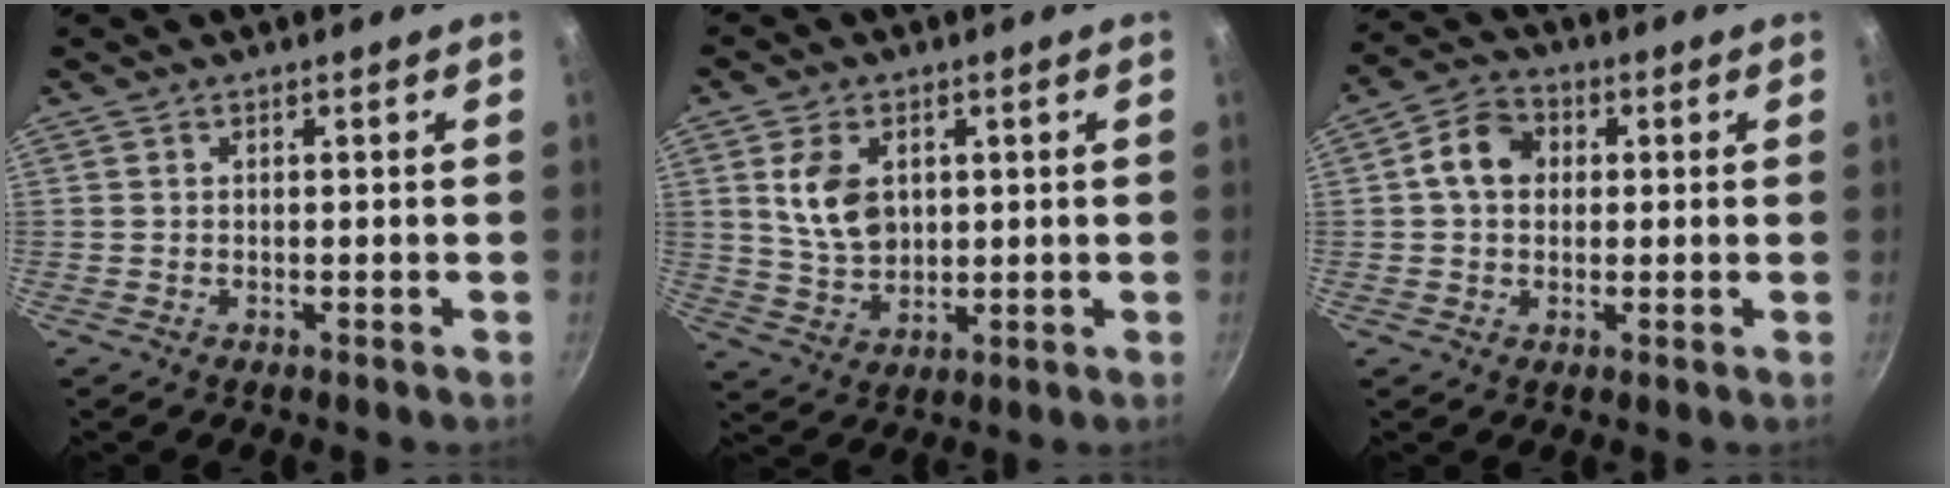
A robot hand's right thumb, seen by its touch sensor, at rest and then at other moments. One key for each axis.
{"total": 8.8, "fx": 2.1, "fy": 6.2, "fz": 5.9, "tx": -0.095, "ty": -0.016, "tz": 0.047}
{"total": 7.5, "fx": 1.1, "fy": 6.0, "fz": 4.4, "tx": -0.054, "ty": 0.016, "tz": 0.005}